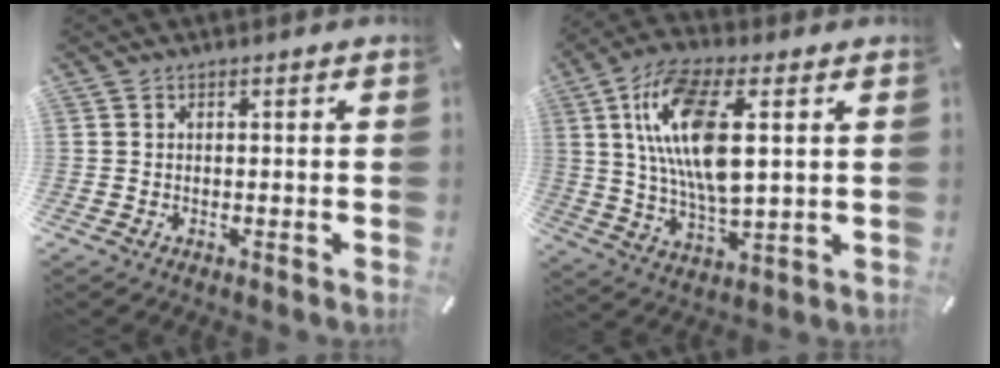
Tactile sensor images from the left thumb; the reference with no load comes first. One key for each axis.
{"total": 16.1, "fx": 4.5, "fy": 6.6, "fz": 14.0, "tx": -0.296, "ty": -0.006, "tz": 0.075}